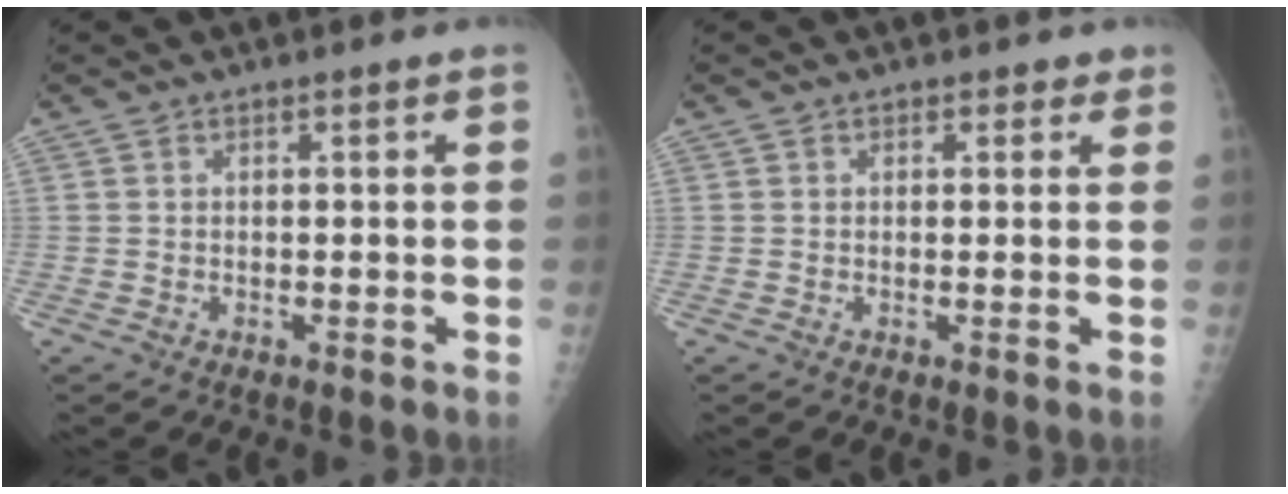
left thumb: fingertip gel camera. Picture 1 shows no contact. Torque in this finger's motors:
{"motor_torque": [0.23, 0.05, -0.09, -0.06, -0.01]}